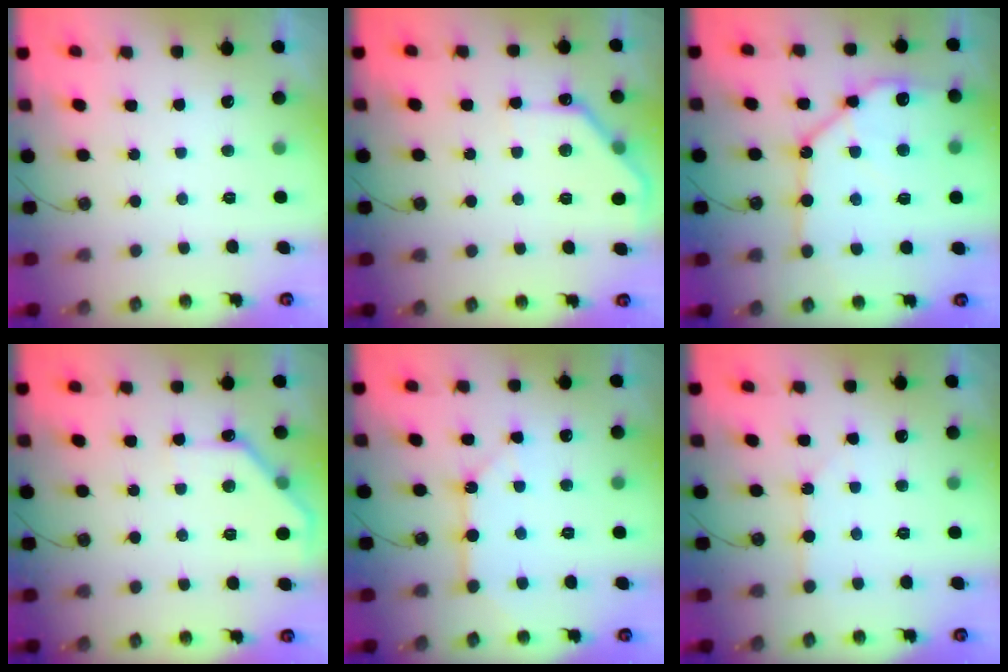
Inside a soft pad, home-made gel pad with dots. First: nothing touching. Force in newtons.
{"total": 10.4, "press": 10.4, "slide": 0.6}
{"total": 17.5, "press": 17.3, "slide": 2.1}
{"total": 9.5, "press": 9.5, "slide": 0.3}
{"total": 8.1, "press": 8.1, "slide": 1.0}
{"total": 2.5, "press": 2.5, "slide": 0.3}